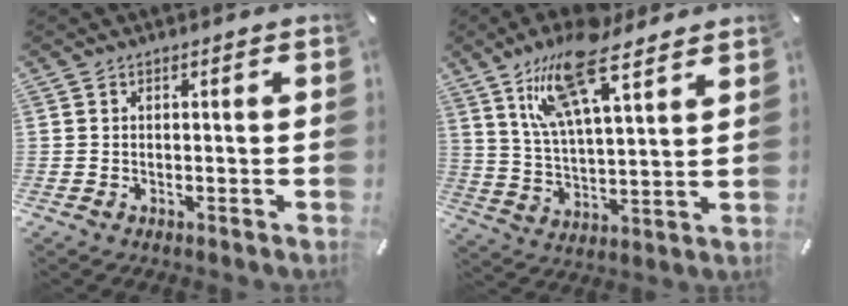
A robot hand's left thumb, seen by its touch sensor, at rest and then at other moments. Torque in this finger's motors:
{"motor_torque": [3.03, 1.62, 1.36, -1.41, 0.58]}